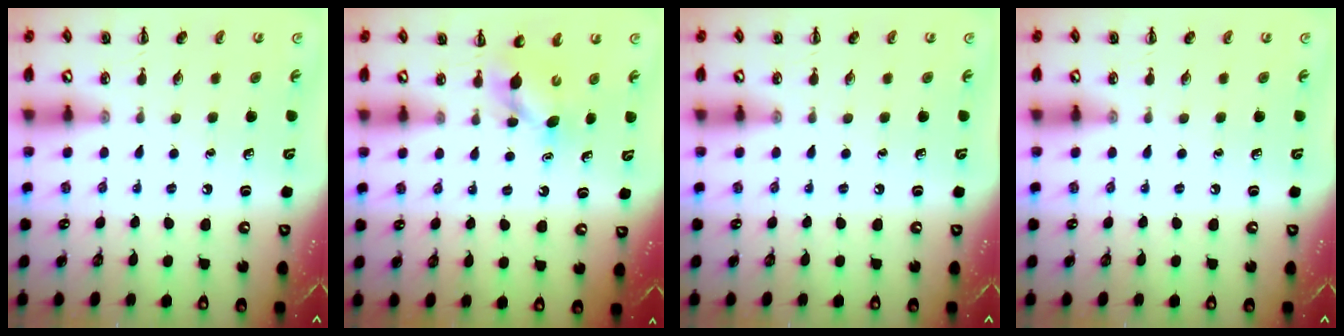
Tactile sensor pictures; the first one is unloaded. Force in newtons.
{"total": 4.4, "press": 4.3, "slide": 1.0}
{"total": 0.0}
{"total": 0.0}